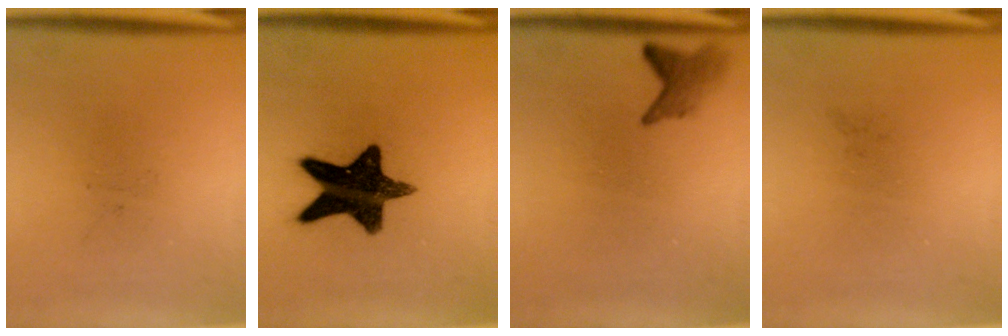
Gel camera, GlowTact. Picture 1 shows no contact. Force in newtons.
{"total": 14.9}
{"total": 2.4}
{"total": 0.0}